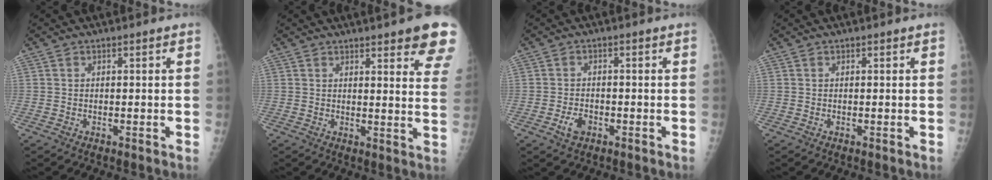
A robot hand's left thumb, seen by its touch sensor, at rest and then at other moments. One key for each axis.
{"total": 12.8, "fx": 8.9, "fy": 2.6, "fz": 8.9, "tx": -0.082, "ty": -0.039, "tz": 0.091}
{"total": 3.1, "fx": -1.5, "fy": 2.0, "fz": 1.9, "tx": -0.032, "ty": 0.005, "tz": -0.024}
{"total": 0.0}